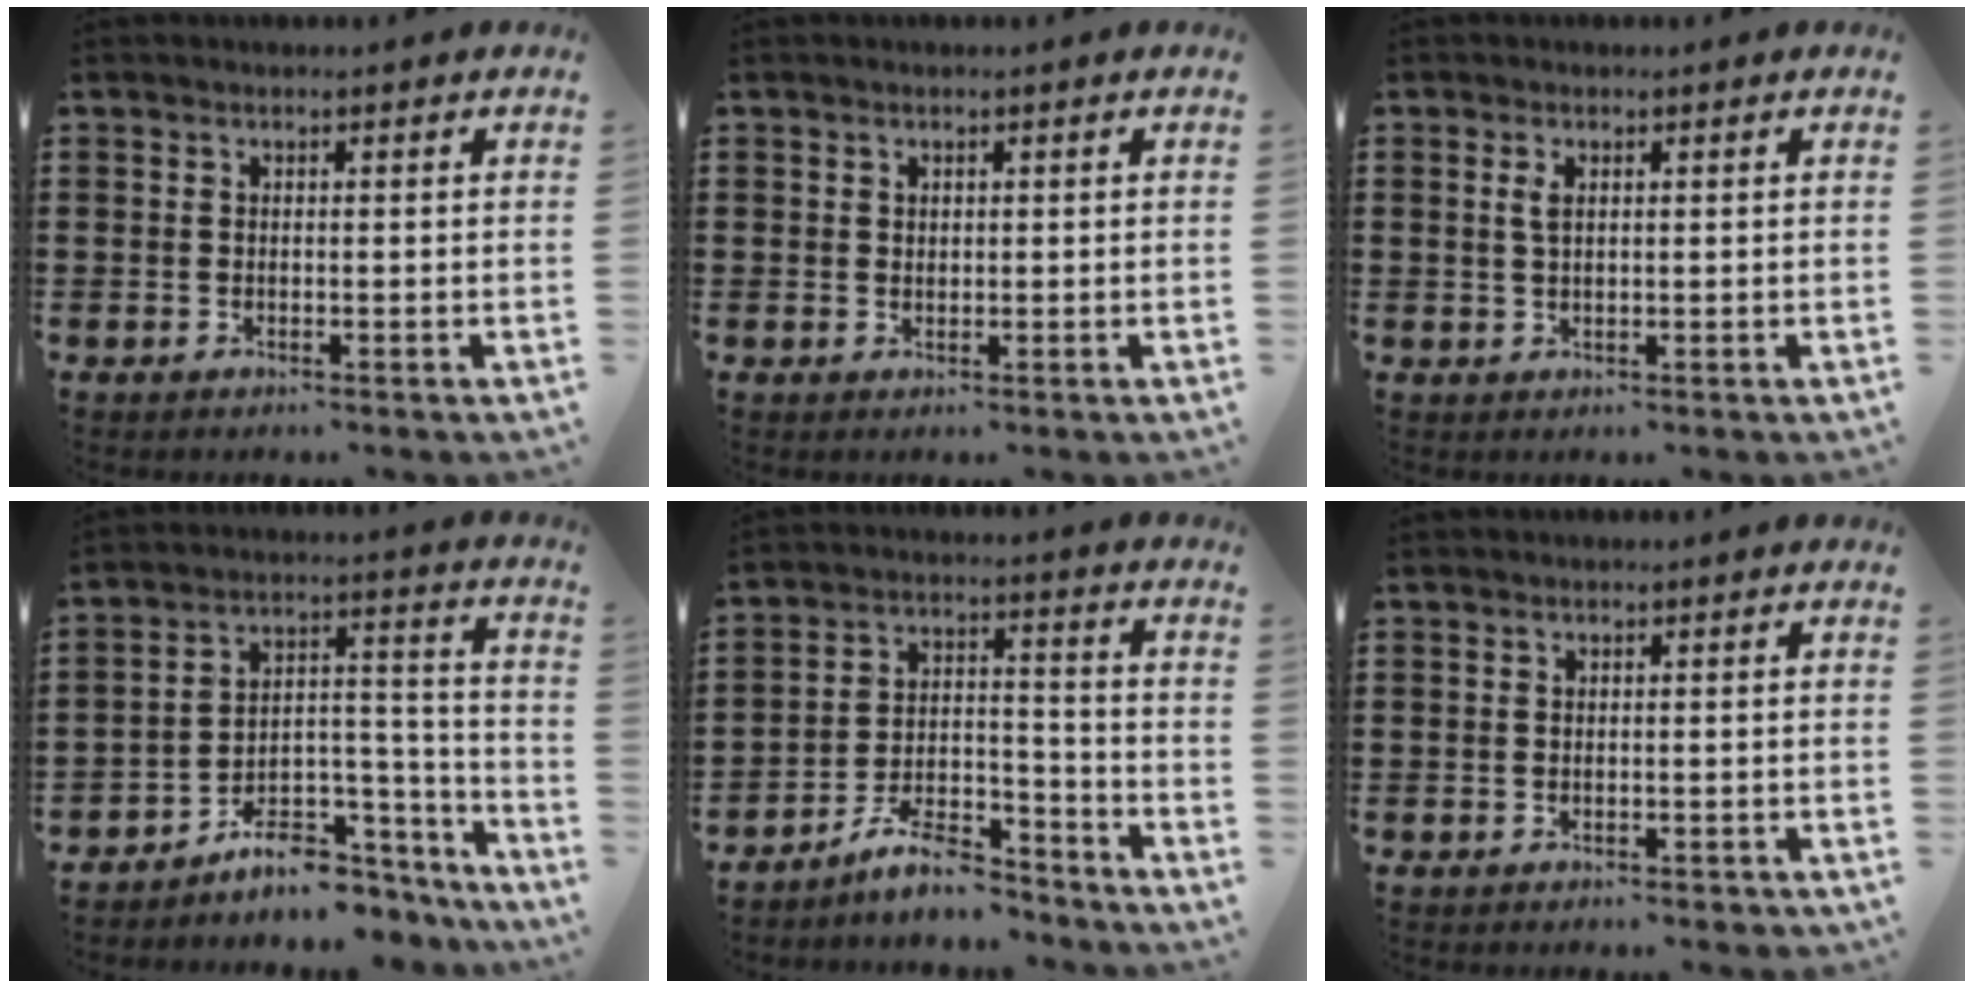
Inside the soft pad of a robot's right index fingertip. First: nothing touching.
{"total": 0.7, "force": [0.4, 0.6, 0.2], "torque": [-0.007, 0.001, 0.008]}
{"total": 1.8, "force": [0.6, 0.8, 1.6], "torque": [-0.034, 0.004, 0.009]}
{"total": 7.0, "force": [-6.2, 2.8, 1.7], "torque": [-0.021, 0.018, -0.113]}
{"total": 8.2, "force": [-7.3, 1.7, 3.2], "torque": [-0.056, 0.023, -0.137]}
{"total": 0.5, "force": [-0.5, 0.1, 0.3], "torque": [-0.009, -0.005, -0.007]}